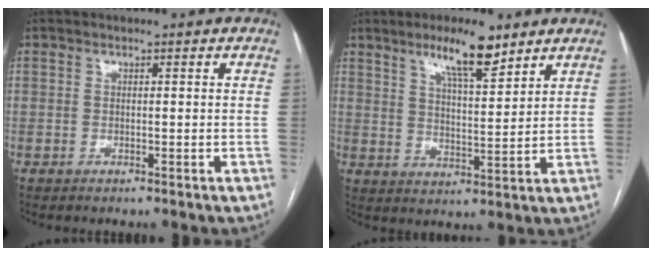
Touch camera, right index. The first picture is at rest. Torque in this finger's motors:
{"motor_torque": [0.91, 0.93, 0.34, 0.10]}